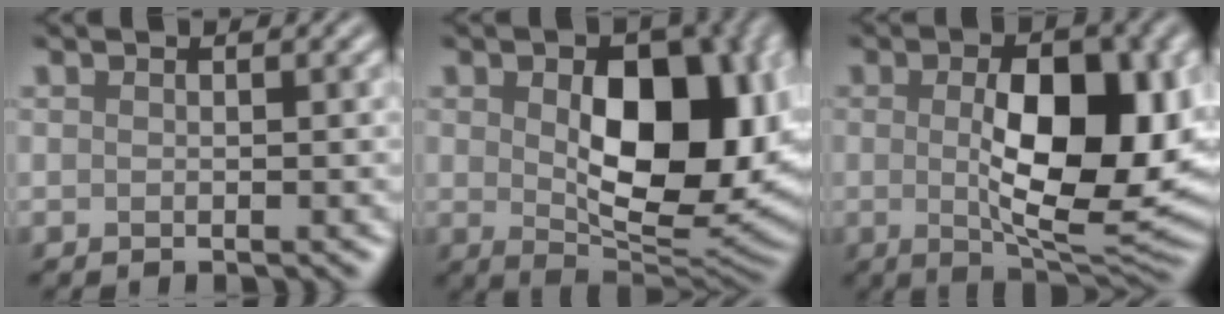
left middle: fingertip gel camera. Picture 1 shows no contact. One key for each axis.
{"total": 11.4, "fx": 1.2, "fy": 6.6, "fz": 9.3, "tx": -0.135, "ty": -0.013, "tz": 0.031}
{"total": 11.0, "fx": 0.3, "fy": 4.7, "fz": 9.9, "tx": -0.147, "ty": -0.003, "tz": 0.011}